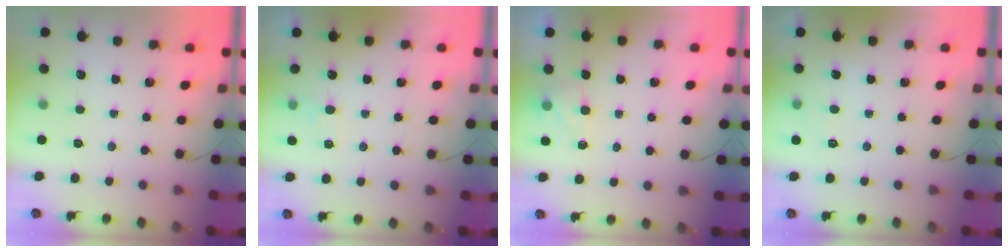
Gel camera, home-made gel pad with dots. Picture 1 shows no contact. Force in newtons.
{"total": 3.7, "press": 3.4, "slide": 1.5}
{"total": 5.1, "press": 4.9, "slide": 1.4}
{"total": 2.6, "press": 2.1, "slide": 1.5}